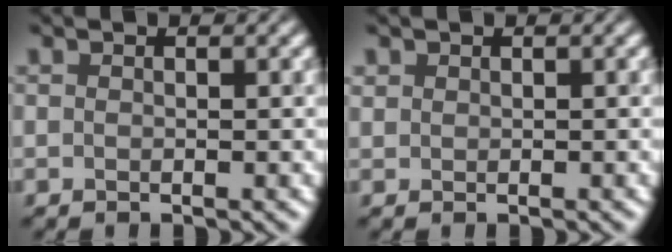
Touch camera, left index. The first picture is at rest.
{"total": 0.6, "force": [0.4, 0.4, -0.2], "torque": [0.007, -0.001, 0.008]}